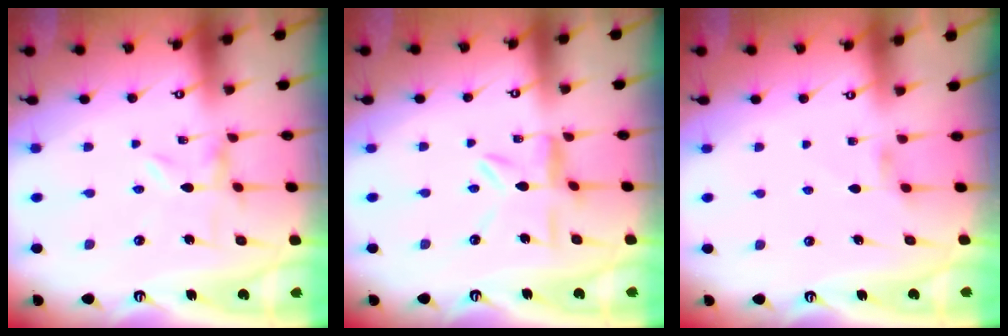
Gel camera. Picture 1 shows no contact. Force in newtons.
{"total": 8.0, "press": 8.0, "slide": 0.7}
{"total": 2.7, "press": 2.7, "slide": 0.5}